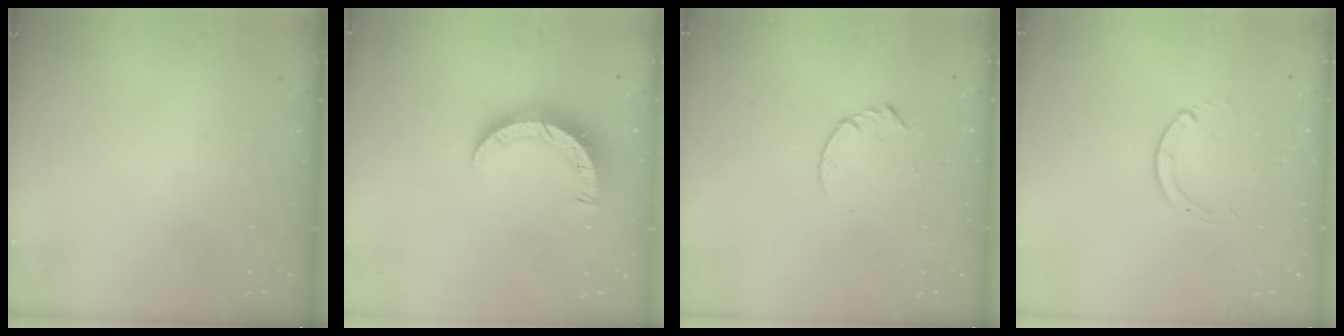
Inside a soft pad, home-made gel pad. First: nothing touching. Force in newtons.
{"total": 7.8, "press": 7.8, "slide": 0.6}
{"total": 3.6, "press": 3.6, "slide": 0.4}
{"total": 0.0}